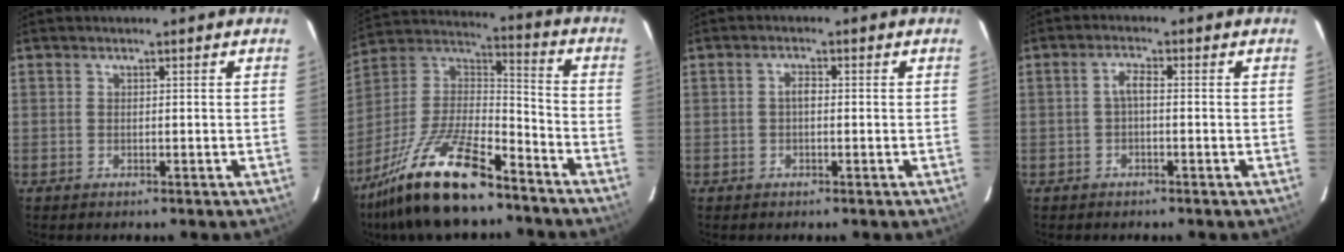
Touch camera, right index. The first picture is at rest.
{"total": 21.1, "force": [-14.8, 6.1, 13.7], "torque": [-0.282, -0.010, -0.264]}
{"total": 1.5, "force": [-0.2, 0.7, 1.3], "torque": [-0.024, 0.008, -0.006]}
{"total": 2.1, "force": [-0.5, 0.5, 2.0], "torque": [-0.041, 0.008, -0.009]}